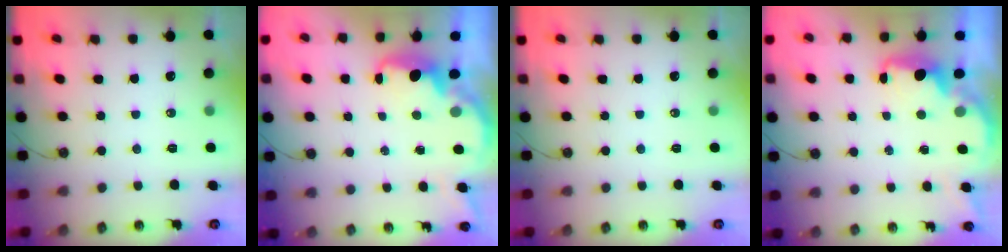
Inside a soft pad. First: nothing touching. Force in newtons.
{"total": 2.4, "press": 2.3, "slide": 0.7}
{"total": 0.0}
{"total": 2.3, "press": 2.2, "slide": 0.8}